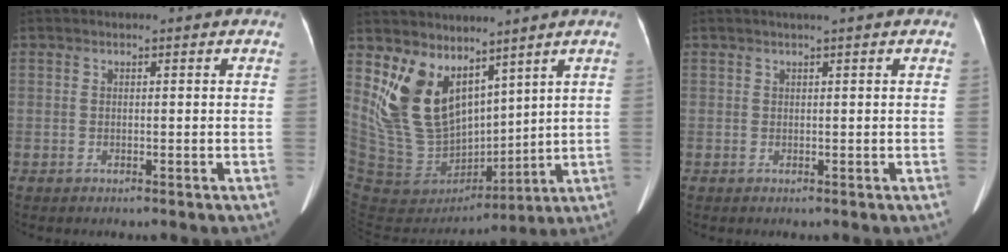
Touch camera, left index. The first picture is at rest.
{"total": 12.4, "force": [7.8, 7.6, 6.1], "torque": [-0.140, 0.006, 0.178]}
{"total": 1.6, "force": [1.2, -0.2, 1.1], "torque": [-0.011, 0.014, 0.021]}